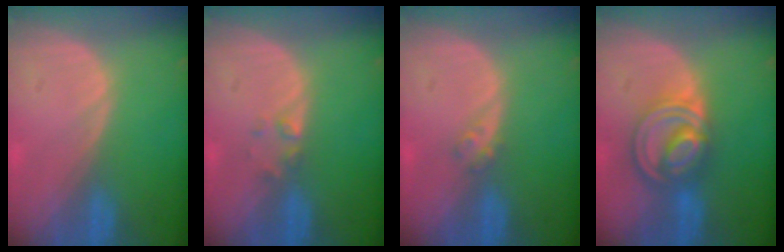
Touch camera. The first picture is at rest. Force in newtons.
{"total": 1.4, "press": 1.3, "slide": 0.2}
{"total": 1.6, "press": 1.4, "slide": 0.8}
{"total": 8.3, "press": 7.0, "slide": 4.5}